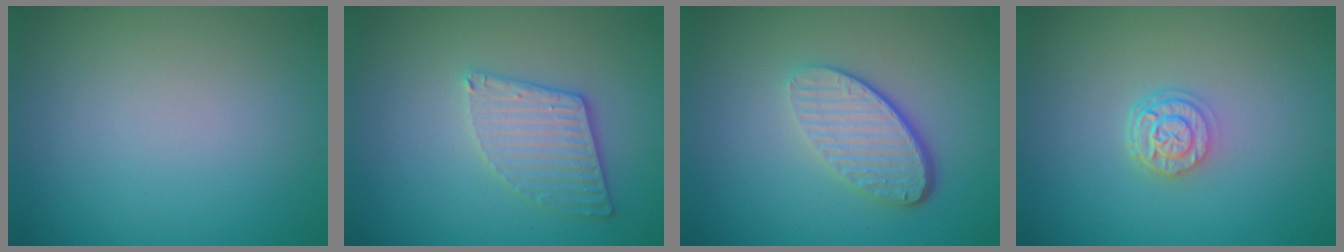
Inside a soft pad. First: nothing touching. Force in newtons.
{"total": 3.2, "press": 3.0, "slide": 0.9}
{"total": 4.5, "press": 3.2, "slide": 3.2}
{"total": 2.6, "press": 2.1, "slide": 1.5}